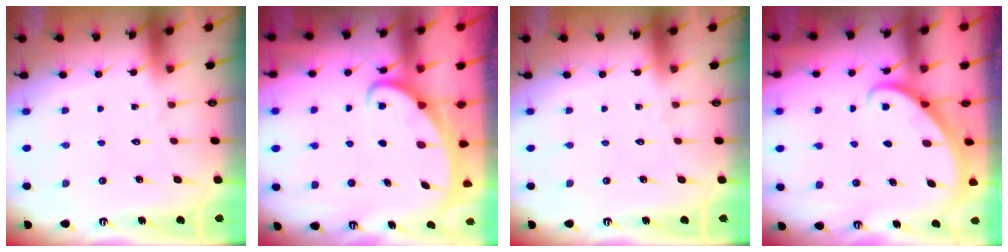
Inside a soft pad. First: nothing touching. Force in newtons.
{"total": 2.7, "press": 2.7, "slide": 0.3}
{"total": 0.0}
{"total": 2.7, "press": 2.7, "slide": 0.1}